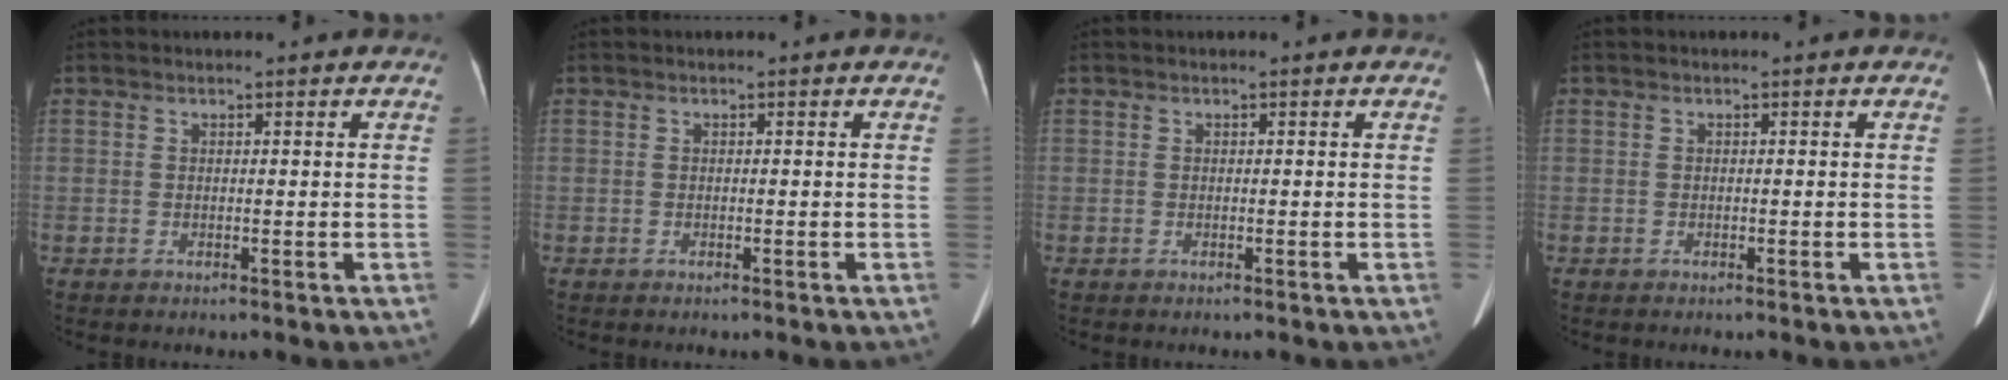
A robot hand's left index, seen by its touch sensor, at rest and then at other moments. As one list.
[{"total": 0.0}, {"total": 0.0}, {"total": 0.0}]